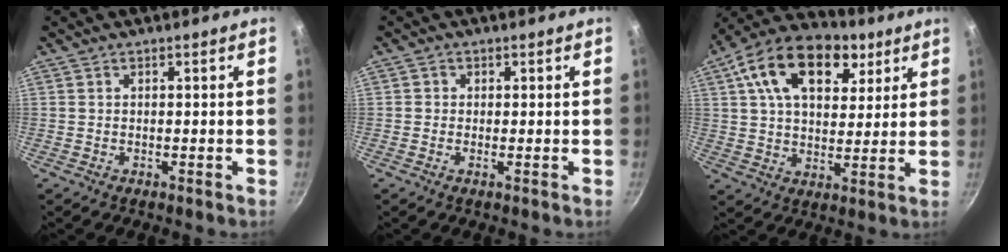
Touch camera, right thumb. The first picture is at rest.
{"total": 0.9, "force": [-0.1, 0.7, 0.5], "torque": [-0.013, 0.002, -0.007]}
{"total": 19.5, "force": [8.5, 12.2, 12.7], "torque": [-0.193, -0.007, 0.130]}